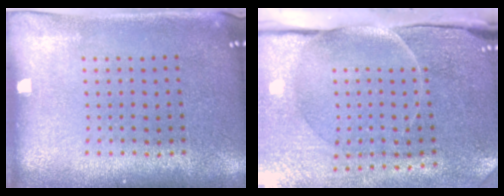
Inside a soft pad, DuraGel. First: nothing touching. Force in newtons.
{"total": 4.8, "press": 3.9, "slide": 2.8}